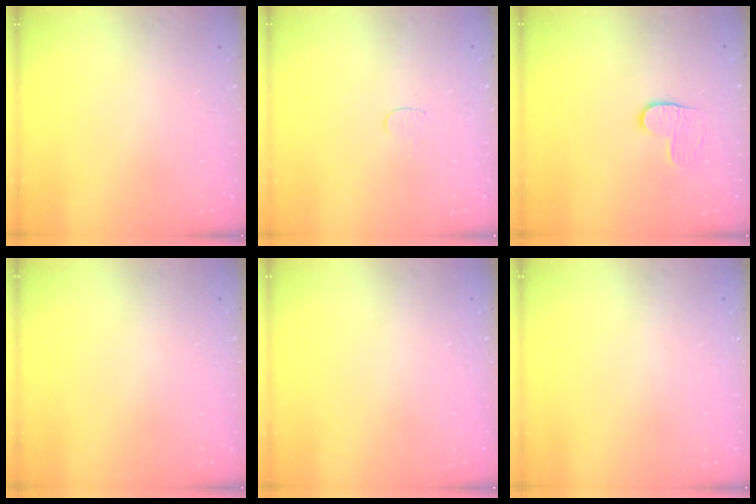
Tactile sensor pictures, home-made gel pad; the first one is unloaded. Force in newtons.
{"total": 3.4, "press": 3.4, "slide": 0.2}
{"total": 4.0, "press": 3.9, "slide": 0.4}
{"total": 0.0}
{"total": 0.0}
{"total": 0.0}